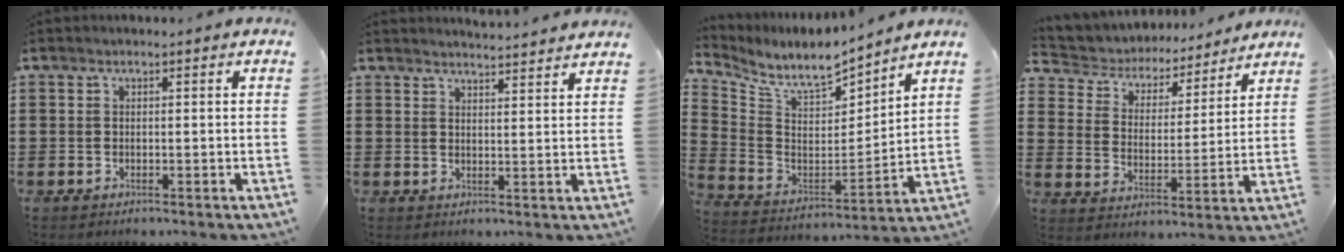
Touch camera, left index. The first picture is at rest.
{"total": 3.0, "force": [2.9, -0.4, 0.0], "torque": [-0.008, -0.014, 0.054]}
{"total": 8.0, "force": [7.2, 1.9, 2.9], "torque": [-0.093, -0.054, 0.123]}
{"total": 4.9, "force": [4.8, 1.0, 0.2], "torque": [-0.034, -0.039, 0.077]}